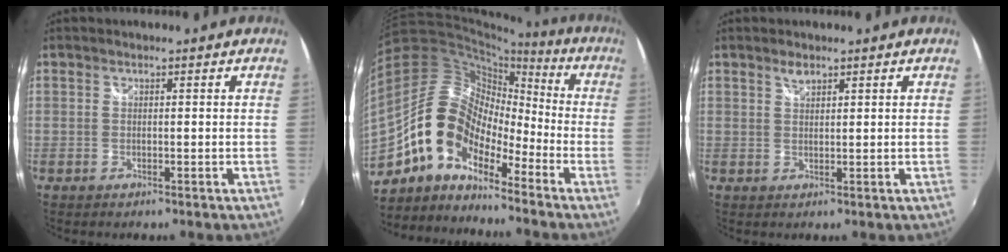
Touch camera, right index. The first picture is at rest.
{"total": 13.2, "force": [-8.3, 7.0, 7.6], "torque": [-0.130, 0.019, -0.171]}
{"total": 1.7, "force": [1.3, 0.7, 0.8], "torque": [-0.013, 0.002, 0.023]}